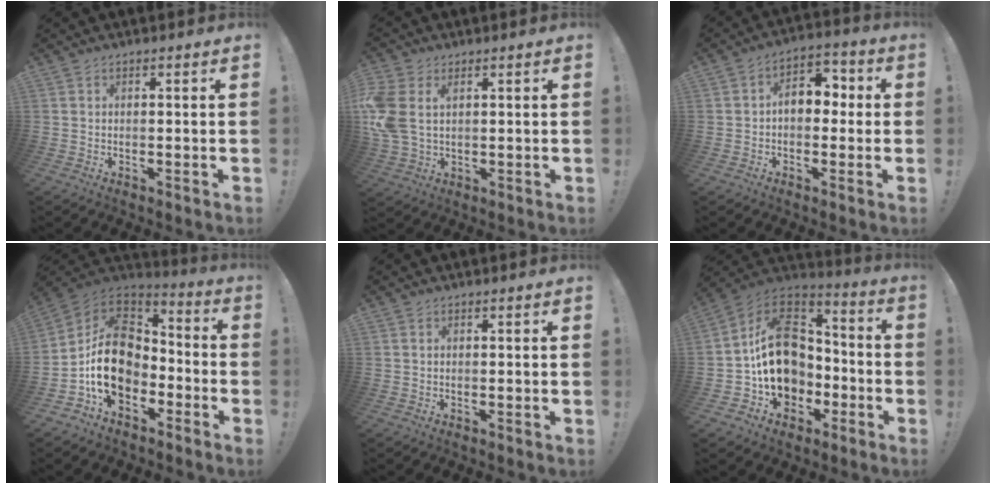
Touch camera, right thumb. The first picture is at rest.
{"total": 8.9, "force": [2.5, 6.1, 6.0], "torque": [-0.126, -0.006, 0.051]}
{"total": 8.5, "force": [0.3, 6.0, 6.0], "torque": [-0.080, 0.010, 0.007]}
{"total": 18.1, "force": [-2.7, 13.5, 11.8], "torque": [-0.206, 0.019, -0.037]}
{"total": 0.0}
{"total": 19.8, "force": [0.1, 16.0, 11.8], "torque": [-0.184, 0.012, 0.021]}